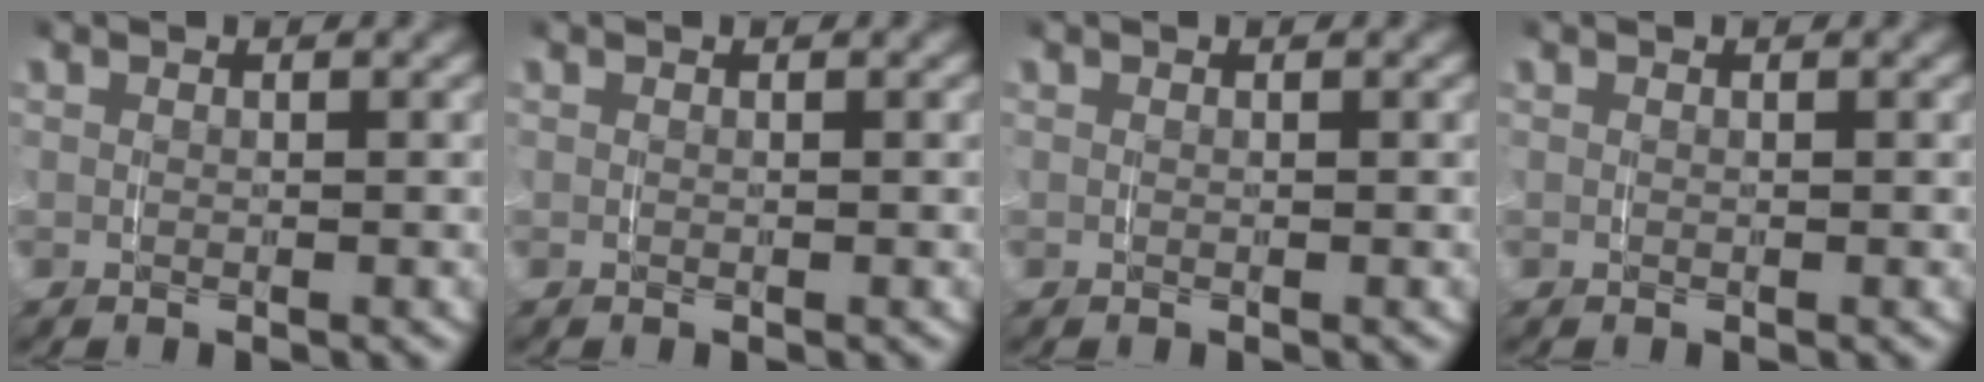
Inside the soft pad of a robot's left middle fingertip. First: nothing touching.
{"total": 0.0}
{"total": 0.0}
{"total": 0.0}